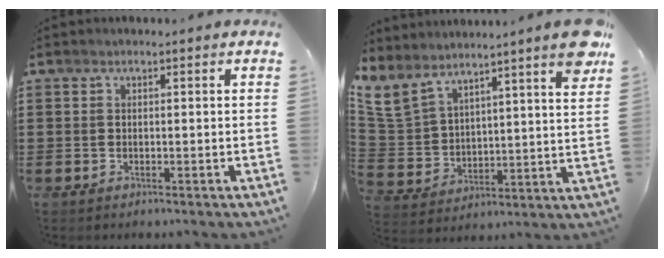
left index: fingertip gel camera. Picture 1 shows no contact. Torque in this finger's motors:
{"motor_torque": [2.14, 0.00, 1.05, 0.21]}